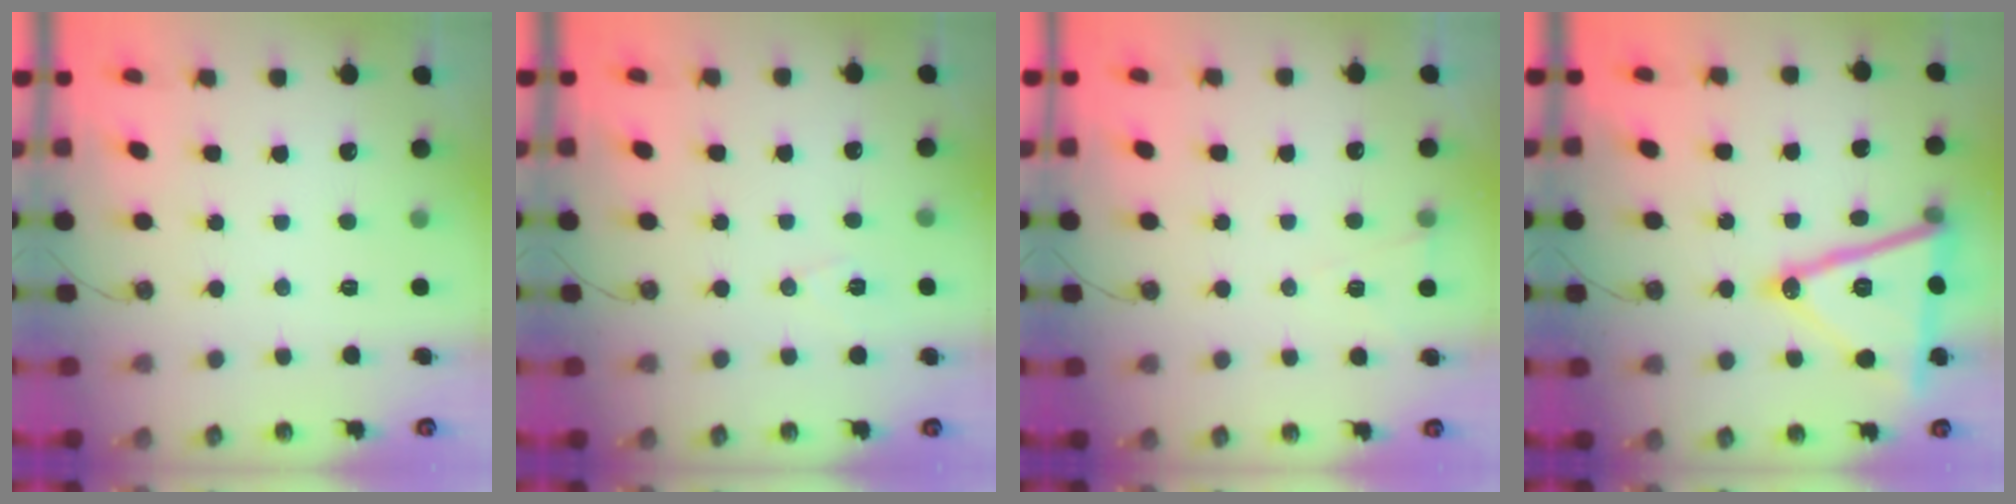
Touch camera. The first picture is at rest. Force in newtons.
{"total": 6.6, "press": 5.2, "slide": 4.1}
{"total": 4.8, "press": 2.5, "slide": 4.1}
{"total": 21.4, "press": 21.1, "slide": 3.4}